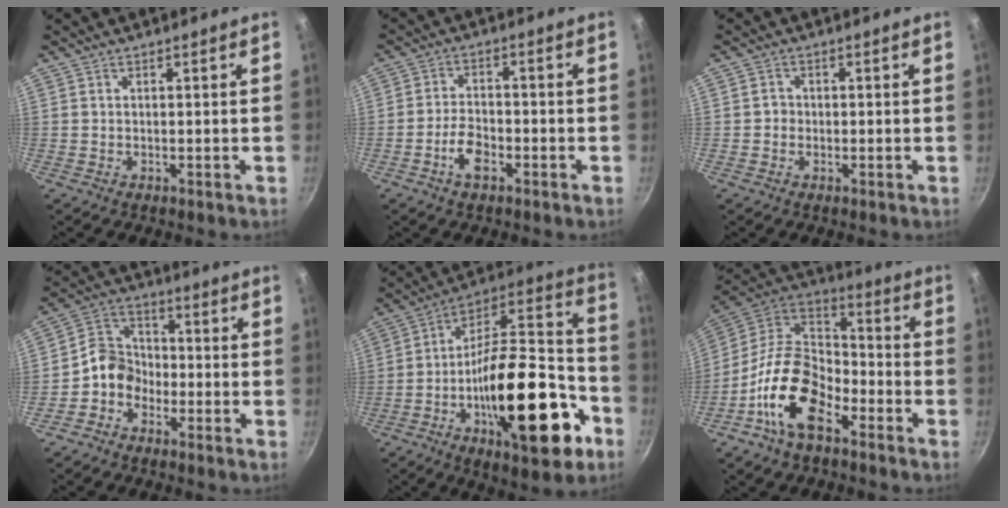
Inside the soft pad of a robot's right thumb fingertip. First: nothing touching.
{"total": 5.6, "force": [-2.8, 2.9, 3.9], "torque": [-0.068, 0.026, -0.052]}
{"total": 1.6, "force": [-0.3, 1.5, 0.5], "torque": [0.000, 0.005, -0.007]}
{"total": 7.4, "force": [-3.0, 6.1, 3.0], "torque": [-0.024, 0.039, -0.077]}
{"total": 30.3, "force": [-10.9, 12.9, 25.1], "torque": [-0.345, 0.066, -0.174]}
{"total": 17.4, "force": [-8.4, 10.0, 11.4], "torque": [-0.181, 0.064, -0.179]}